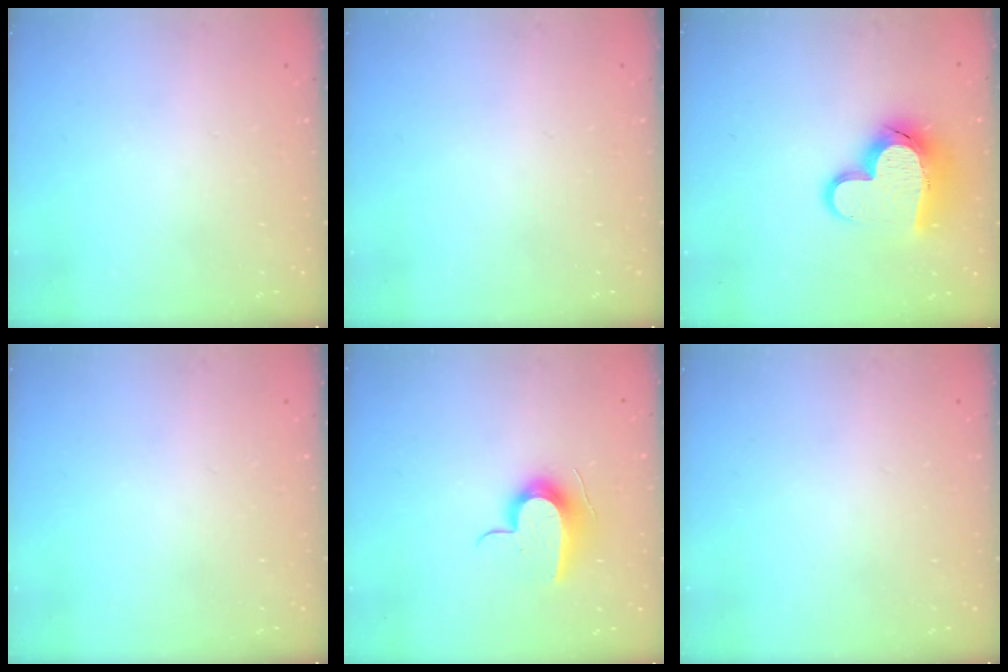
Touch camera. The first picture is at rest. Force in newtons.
{"total": 0.0}
{"total": 14.9, "press": 14.9, "slide": 0.9}
{"total": 0.0}
{"total": 10.7, "press": 10.7, "slide": 0.4}
{"total": 0.0}